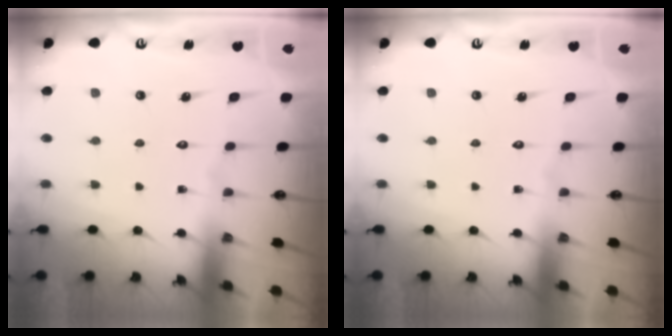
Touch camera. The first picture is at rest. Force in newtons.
{"total": 0.0}